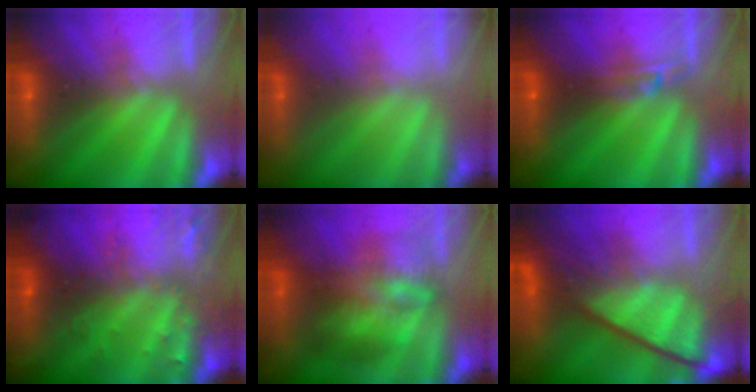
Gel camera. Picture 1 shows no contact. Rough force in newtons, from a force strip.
{"total": 1.5}
{"total": 2.4}
{"total": 2.9}
{"total": 3.5}
{"total": 12.7}